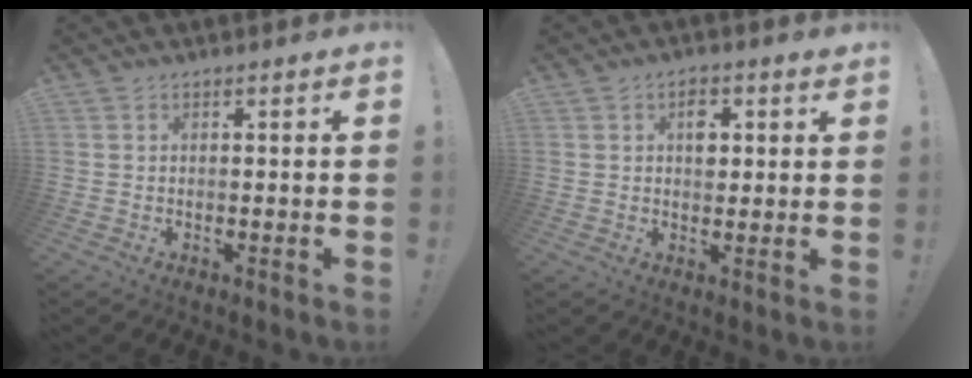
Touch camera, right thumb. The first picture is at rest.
{"total": 4.6, "force": [1.5, 3.1, 3.0], "torque": [-0.027, -0.007, 0.019]}